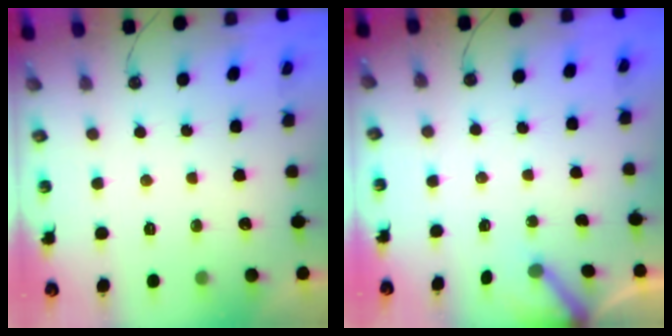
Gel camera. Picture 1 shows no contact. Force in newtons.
{"total": 2.8, "press": 2.8, "slide": 0.3}